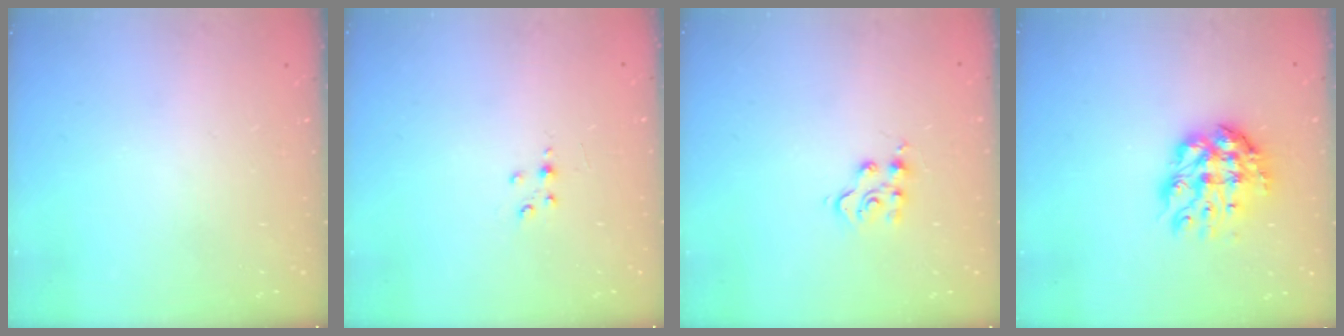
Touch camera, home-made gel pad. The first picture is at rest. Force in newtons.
{"total": 2.7, "press": 2.7, "slide": 0.4}
{"total": 5.8, "press": 5.7, "slide": 0.6}
{"total": 9.9, "press": 9.8, "slide": 1.0}